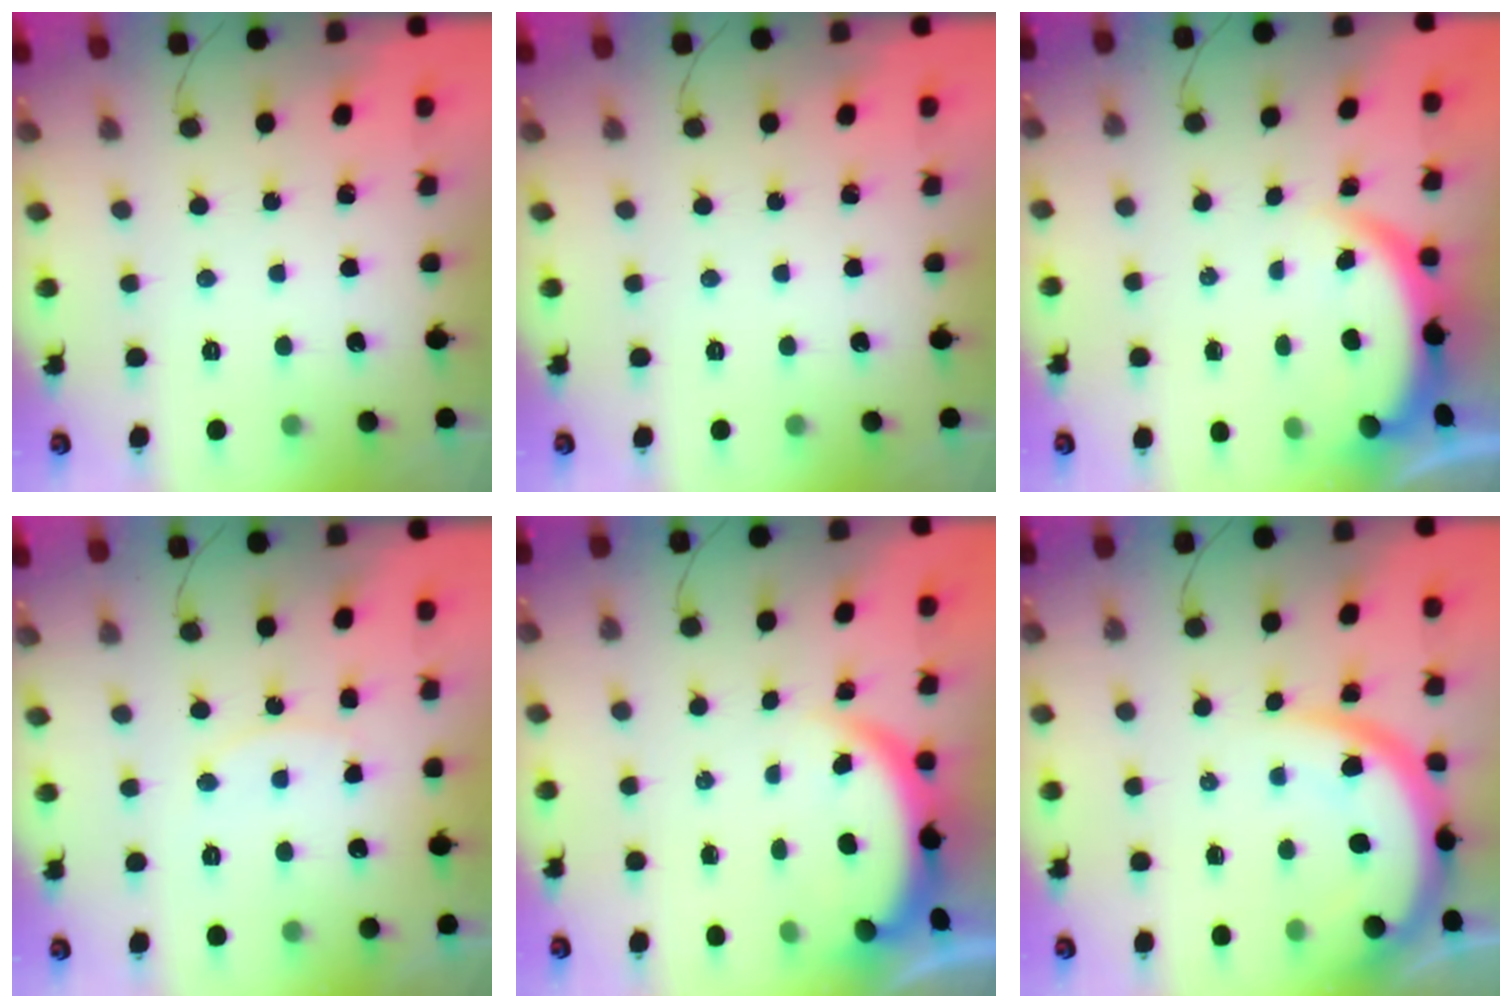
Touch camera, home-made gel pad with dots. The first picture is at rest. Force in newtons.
{"total": 0.0}
{"total": 3.9, "press": 3.9, "slide": 0.2}
{"total": 8.4, "press": 8.4, "slide": 0.4}
{"total": 3.8, "press": 3.8, "slide": 0.1}
{"total": 11.0, "press": 11.0, "slide": 1.1}